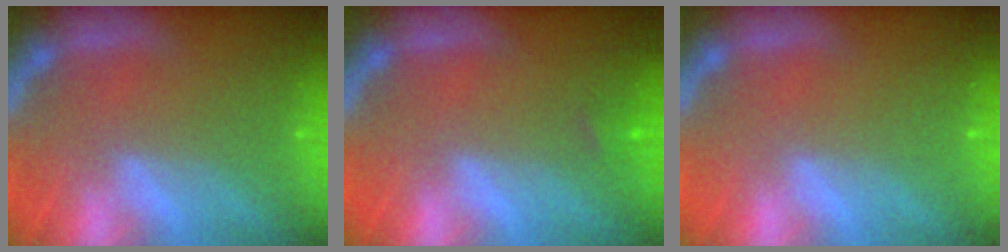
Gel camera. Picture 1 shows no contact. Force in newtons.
{"total": 0.9}
{"total": 0.0}